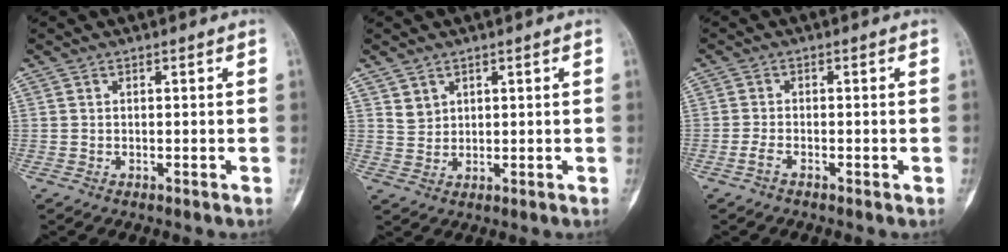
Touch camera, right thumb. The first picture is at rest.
{"total": 2.6, "force": [1.7, 1.9, 0.5], "torque": [0.007, -0.014, 0.033]}
{"total": 1.8, "force": [-1.0, 0.8, 1.3], "torque": [-0.030, 0.000, -0.024]}